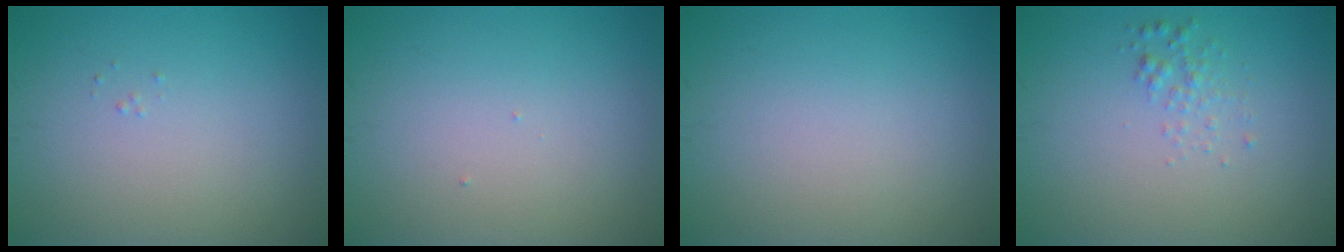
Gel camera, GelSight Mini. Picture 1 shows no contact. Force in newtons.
{"total": 0.0}
{"total": 0.0}
{"total": 1.2, "press": 1.2, "slide": 0.0}